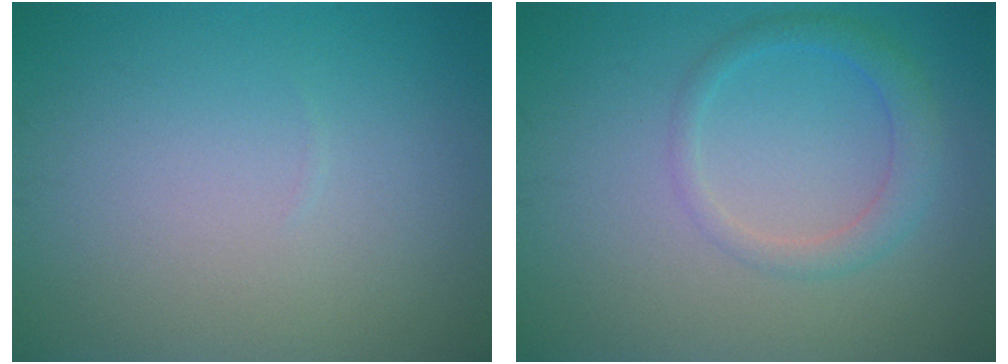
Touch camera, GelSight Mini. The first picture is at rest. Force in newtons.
{"total": 2.3, "press": 2.3, "slide": 0.1}